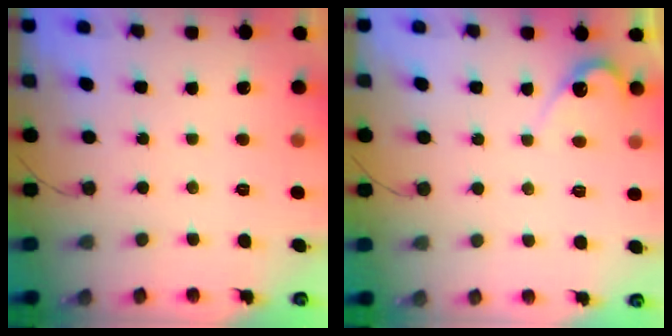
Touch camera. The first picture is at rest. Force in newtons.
{"total": 4.1, "press": 4.1, "slide": 0.3}